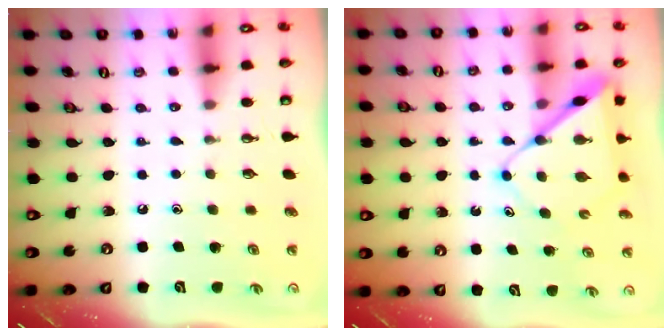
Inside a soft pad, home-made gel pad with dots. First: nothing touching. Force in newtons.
{"total": 9.0, "press": 9.0, "slide": 0.8}